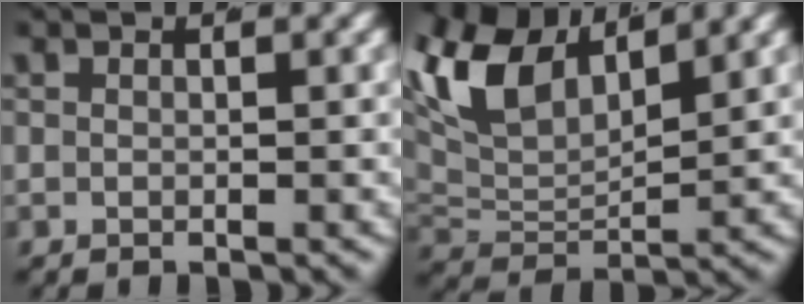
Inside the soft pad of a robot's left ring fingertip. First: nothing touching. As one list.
[{"total": 9.9, "force": [3.7, 6.1, 6.8], "torque": [-0.160, -0.014, 0.075]}]